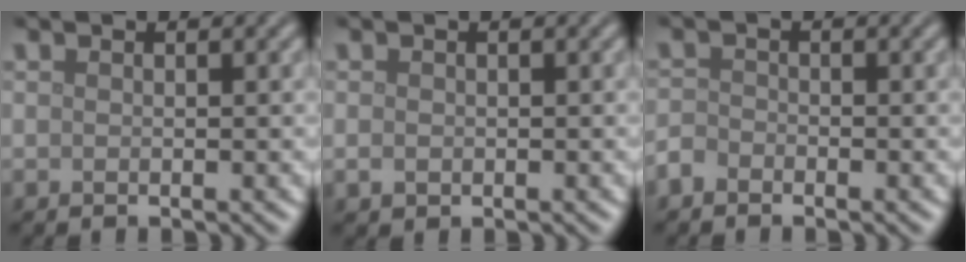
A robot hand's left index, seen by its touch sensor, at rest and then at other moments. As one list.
[{"total": 0.9, "force": [-0.1, 0.8, 0.5], "torque": [-0.009, -0.005, -0.002]}, {"total": 1.4, "force": [-1.1, 0.7, 0.3], "torque": [-0.003, 0.002, -0.028]}]